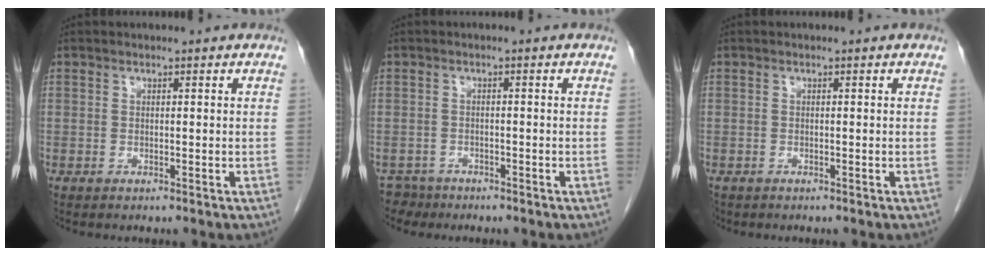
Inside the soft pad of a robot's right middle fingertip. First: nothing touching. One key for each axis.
{"total": 2.6, "fx": -2.2, "fy": 1.3, "fz": -0.5, "tx": 0.006, "ty": 0.001, "tz": -0.037}
{"total": 0.8, "fx": -0.6, "fy": 0.5, "fz": 0.1, "tx": -0.011, "ty": 0.001, "tz": -0.009}